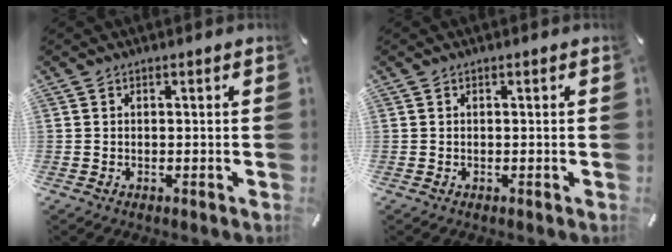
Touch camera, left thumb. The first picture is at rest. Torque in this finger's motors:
{"motor_torque": [-0.01, 0.01, 0.00, 0.00, 0.00]}